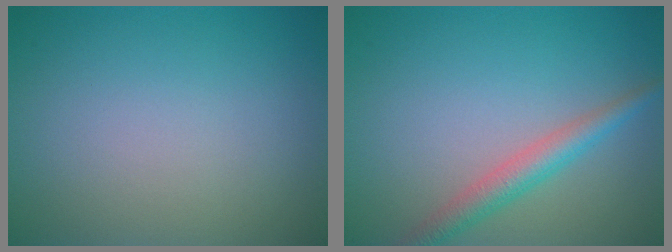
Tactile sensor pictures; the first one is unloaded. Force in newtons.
{"total": 2.9, "press": 2.9, "slide": 0.1}